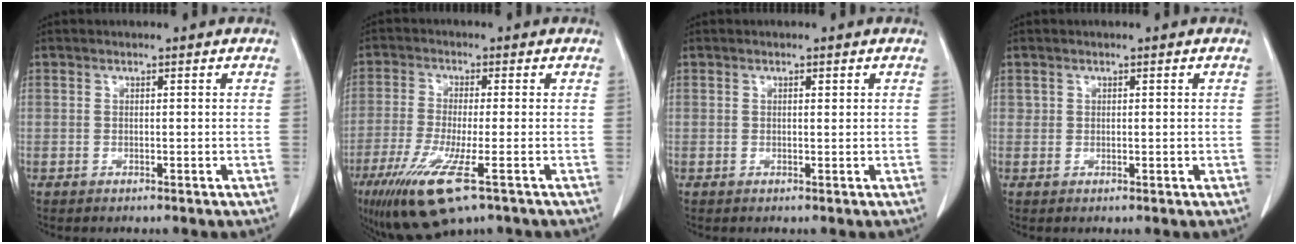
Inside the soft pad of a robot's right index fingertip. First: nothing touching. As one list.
[{"total": 10.9, "force": [-5.8, 1.5, 9.1], "torque": [-0.177, -0.034, -0.100]}, {"total": 0.6, "force": [0.3, 0.2, 0.5], "torque": [-0.011, -0.001, 0.005]}, {"total": 0.6, "force": [0.3, 0.4, 0.1], "torque": [0.004, 0.003, 0.006]}]